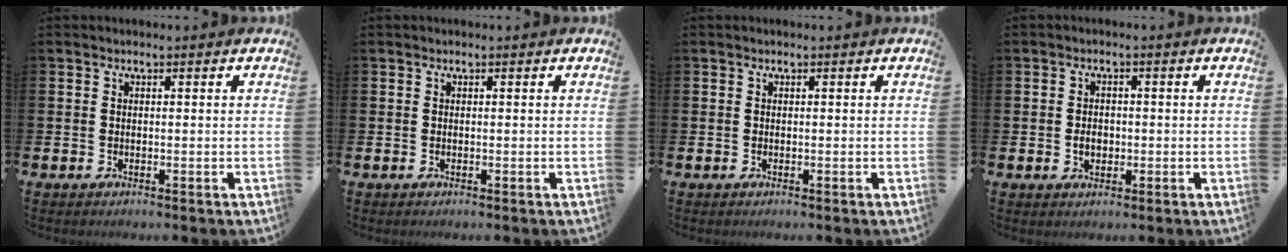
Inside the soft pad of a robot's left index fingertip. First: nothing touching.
{"total": 0.0}
{"total": 0.0}
{"total": 2.3, "force": [-0.3, 1.7, 1.5], "torque": [-0.010, -0.002, -0.012]}